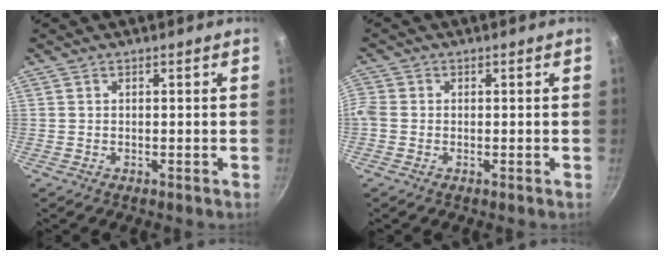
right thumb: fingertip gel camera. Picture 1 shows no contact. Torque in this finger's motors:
{"motor_torque": [0.02, 0.02, 0.09, -0.02, 0.03]}